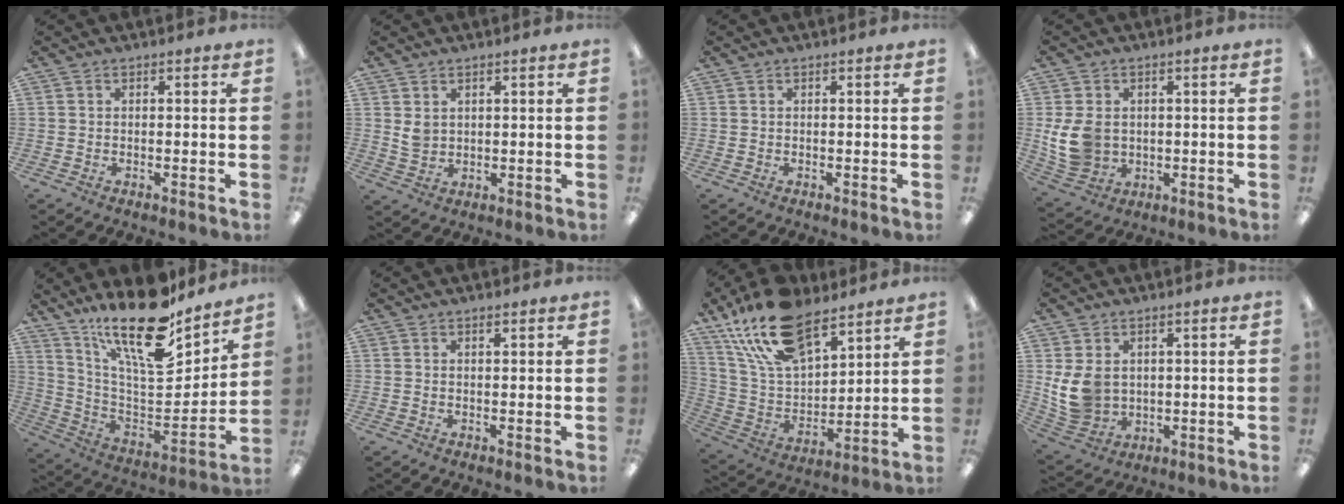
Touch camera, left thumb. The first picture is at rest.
{"total": 3.3, "force": [1.7, 2.4, 1.6], "torque": [-0.026, -0.001, 0.031]}
{"total": 0.0}
{"total": 8.9, "force": [0.5, 7.2, 5.1], "torque": [-0.123, 0.011, 0.011]}
{"total": 22.6, "force": [16.9, 7.0, 13.3], "torque": [-0.235, -0.115, 0.289]}
{"total": 0.8, "force": [0.6, 0.2, 0.4], "torque": [-0.010, 0.000, 0.012]}
{"total": 21.1, "force": [14.5, 10.2, 11.6], "torque": [-0.235, -0.064, 0.262]}
{"total": 8.8, "force": [1.8, 7.2, 4.8], "torque": [-0.113, 0.000, 0.037]}